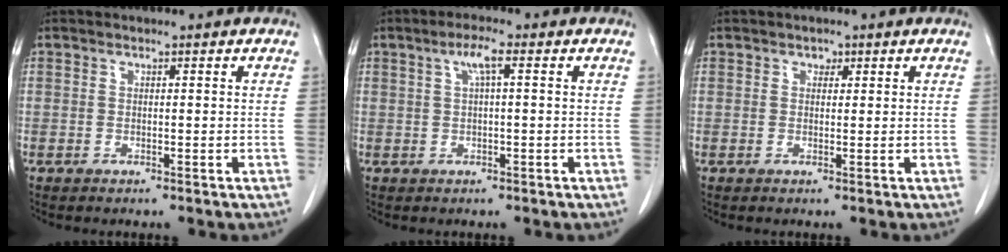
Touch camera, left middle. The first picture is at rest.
{"total": 2.8, "force": [0.9, 0.2, 2.6], "torque": [-0.054, 0.010, 0.017]}
{"total": 1.0, "force": [0.6, 0.8, 0.4], "torque": [-0.002, 0.000, 0.007]}